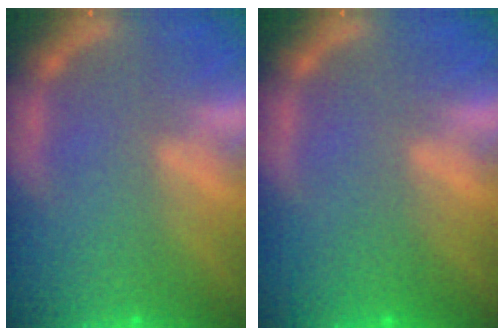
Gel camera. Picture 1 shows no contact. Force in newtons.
{"total": 1.5}